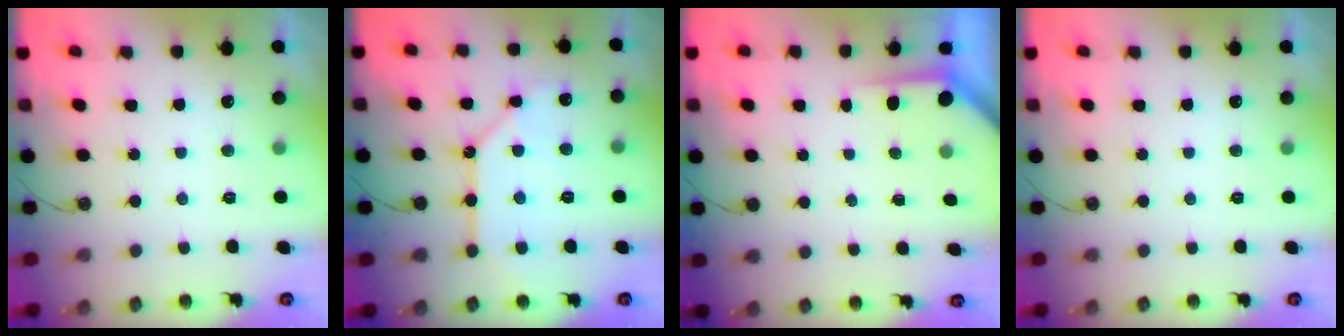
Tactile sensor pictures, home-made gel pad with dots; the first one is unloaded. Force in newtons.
{"total": 11.2, "press": 11.1, "slide": 1.0}
{"total": 3.5, "press": 3.5, "slide": 0.3}
{"total": 0.0}